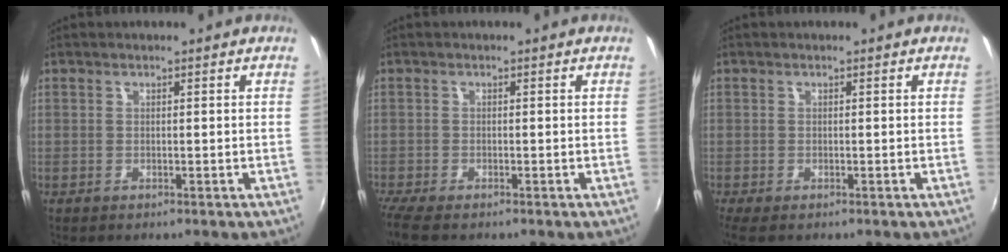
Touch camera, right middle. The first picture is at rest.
{"total": 4.1, "force": [-3.3, 0.5, 2.5], "torque": [-0.058, -0.019, -0.063]}
{"total": 2.2, "force": [-1.3, 0.2, 1.7], "torque": [-0.033, -0.007, -0.019]}